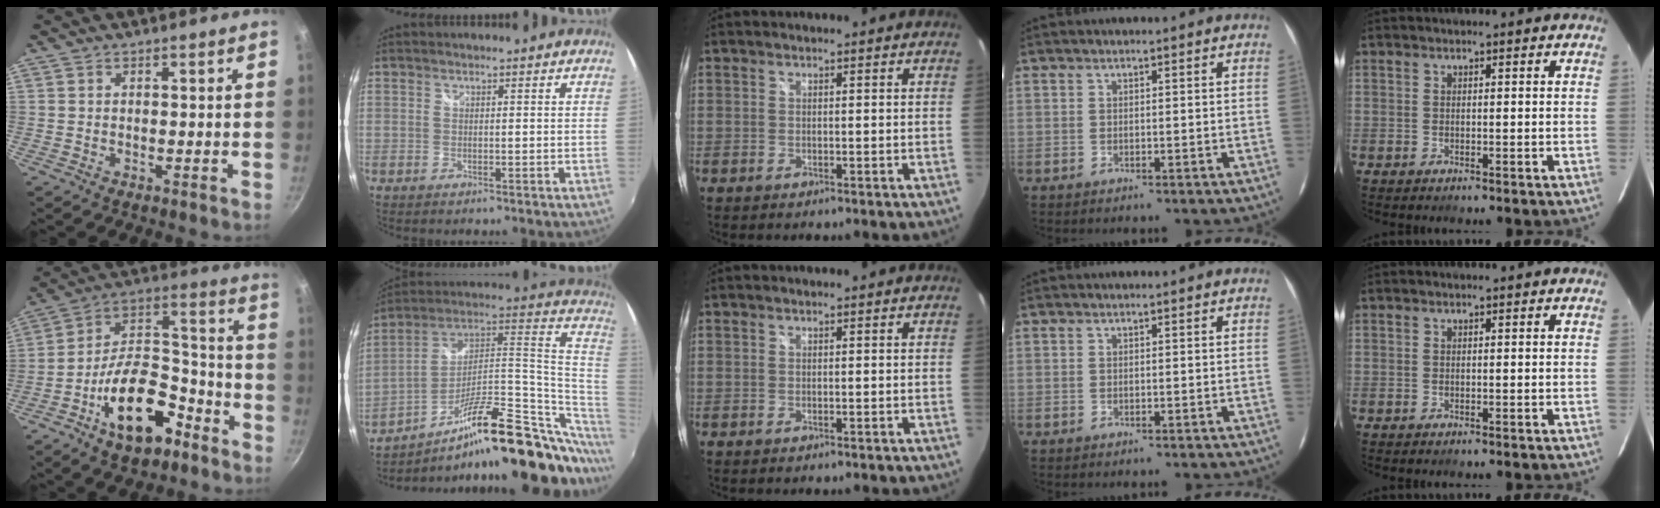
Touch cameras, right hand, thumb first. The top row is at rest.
{"thumb": {"total": 18.8, "force": [-9.7, 9.7, 12.9], "torque": [-0.180, 0.089, -0.160]}, "index": {"total": 28.5, "force": [-9.2, 9.3, 25.3], "torque": [-0.350, 0.024, -0.145]}}